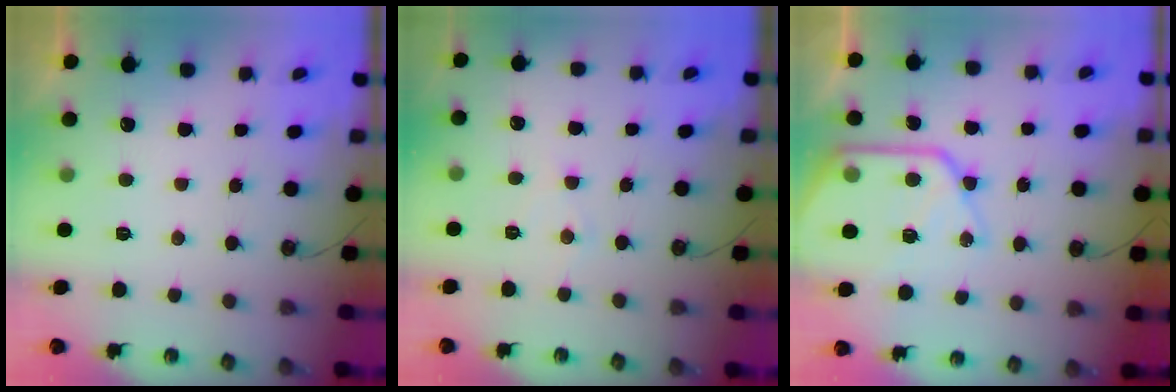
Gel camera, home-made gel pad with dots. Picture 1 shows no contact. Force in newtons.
{"total": 5.2, "press": 5.2, "slide": 0.5}
{"total": 17.2, "press": 17.1, "slide": 2.0}